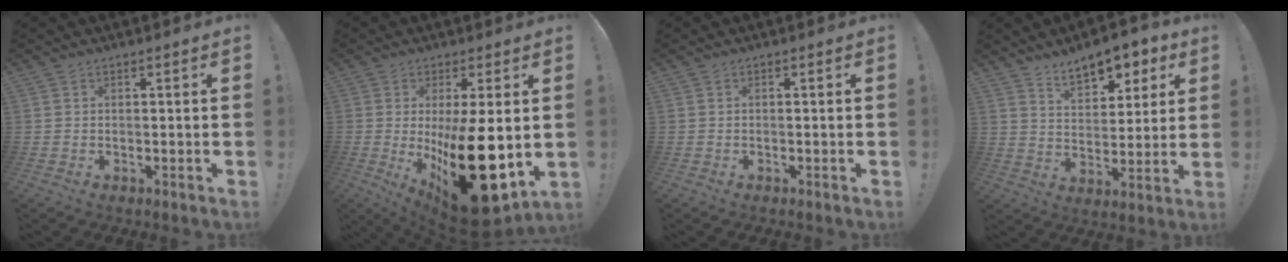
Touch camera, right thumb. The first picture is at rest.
{"total": 24.7, "force": [-2.7, 9.3, 22.8], "torque": [-0.341, -0.023, -0.023]}
{"total": 0.0}
{"total": 10.9, "force": [7.8, 5.4, 5.3], "torque": [-0.072, -0.051, 0.142]}